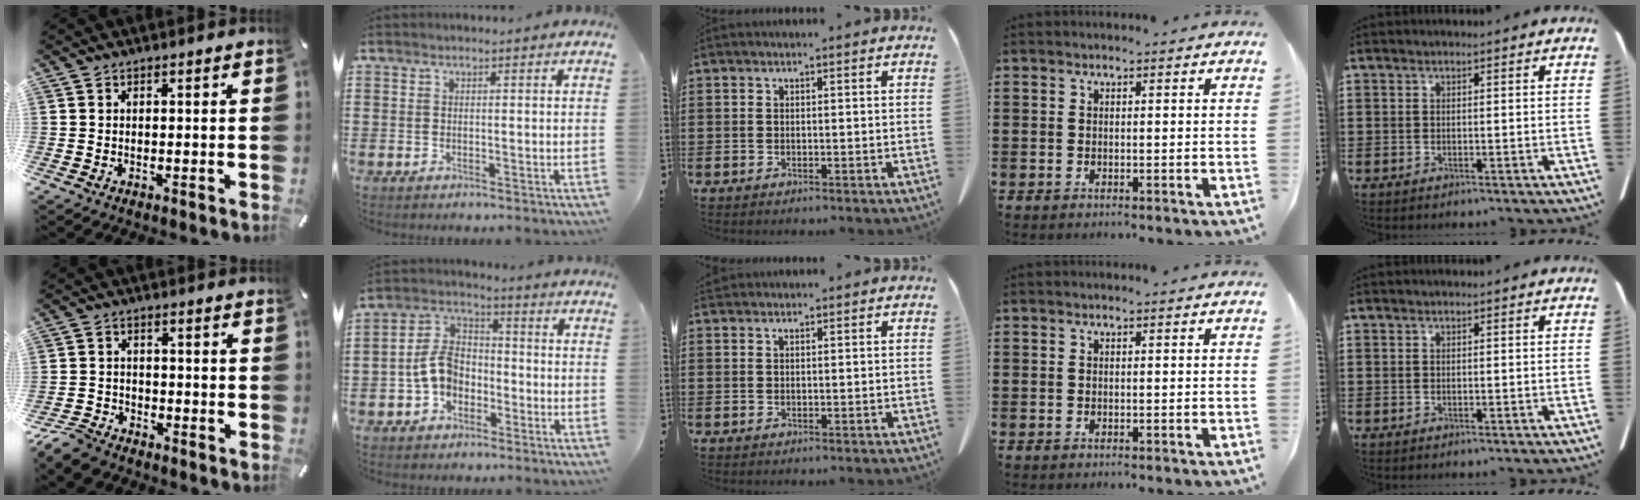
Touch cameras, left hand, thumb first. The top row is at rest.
{"thumb": {"total": 6.1, "force": [-5.2, 2.6, 1.7], "torque": [-0.045, 0.023, -0.104]}, "index": {"total": 7.4, "force": [-2.3, 5.3, 4.6], "torque": [-0.113, 0.014, -0.049]}, "middle": {"total": 0.8, "force": [0.7, 0.1, 0.4], "torque": [-0.010, -0.001, 0.014]}}